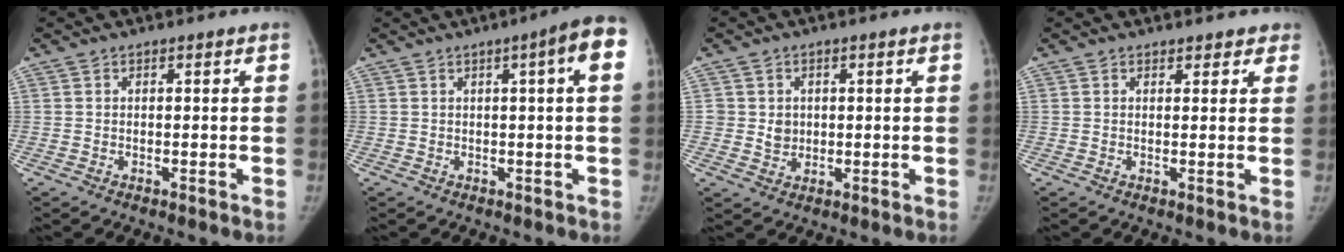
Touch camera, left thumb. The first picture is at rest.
{"total": 6.7, "force": [1.7, 0.4, 6.5], "torque": [-0.085, 0.014, 0.017]}
{"total": 3.3, "force": [0.5, 3.1, 1.1], "torque": [0.000, -0.001, 0.012]}
{"total": 2.9, "force": [2.4, 1.5, 0.6], "torque": [0.030, -0.007, 0.022]}